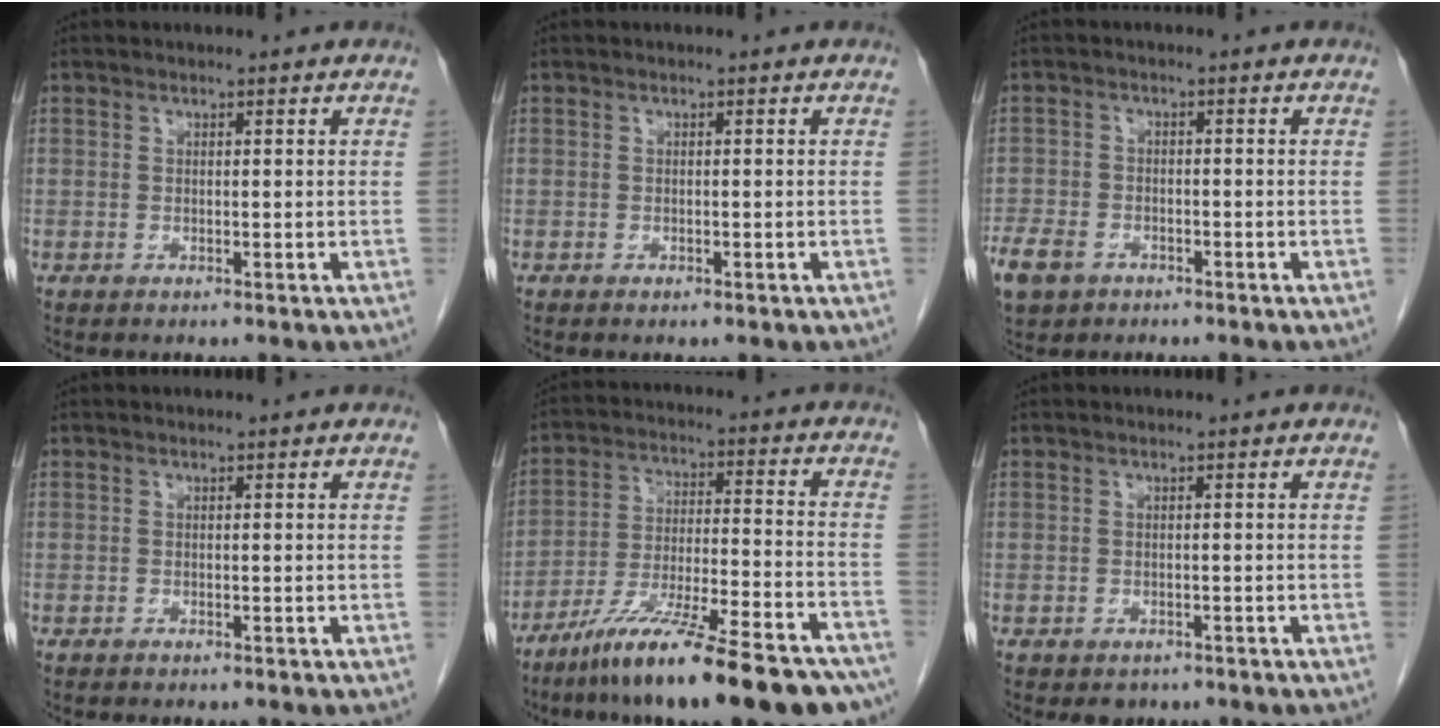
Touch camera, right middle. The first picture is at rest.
{"total": 0.7, "force": [-0.4, 0.4, 0.4], "torque": [-0.005, 0.001, -0.002]}
{"total": 7.0, "force": [-4.4, 4.6, 2.9], "torque": [-0.066, -0.001, -0.075]}
{"total": 0.0}
{"total": 22.6, "force": [-17.2, 3.0, 14.4], "torque": [-0.171, 0.000, -0.275]}
{"total": 2.0, "force": [-1.4, 1.3, 0.6], "torque": [-0.008, -0.001, -0.011]}